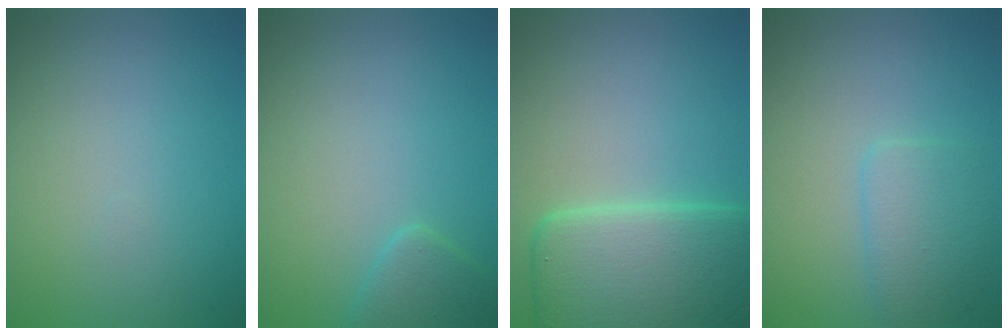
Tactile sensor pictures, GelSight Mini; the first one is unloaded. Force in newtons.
{"total": 1.8, "press": 1.8, "slide": 0.1}
{"total": 8.9, "press": 8.9, "slide": 0.3}
{"total": 2.5, "press": 2.5, "slide": 0.1}